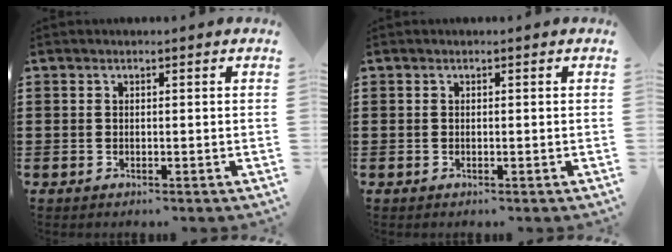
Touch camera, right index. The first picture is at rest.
{"total": 0.0}